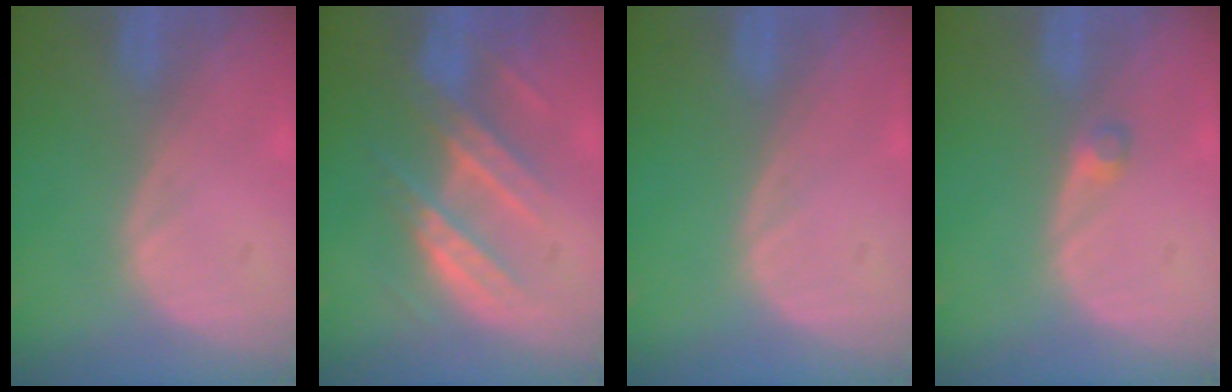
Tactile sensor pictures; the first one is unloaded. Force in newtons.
{"total": 8.6, "press": 7.8, "slide": 3.7}
{"total": 0.0}
{"total": 1.5, "press": 1.2, "slide": 0.8}